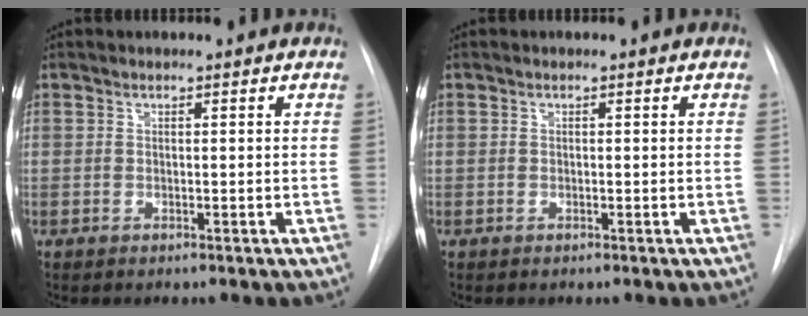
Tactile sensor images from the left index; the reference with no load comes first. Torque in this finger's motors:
{"motor_torque": [-0.24, 0.27, -0.03, -0.01]}